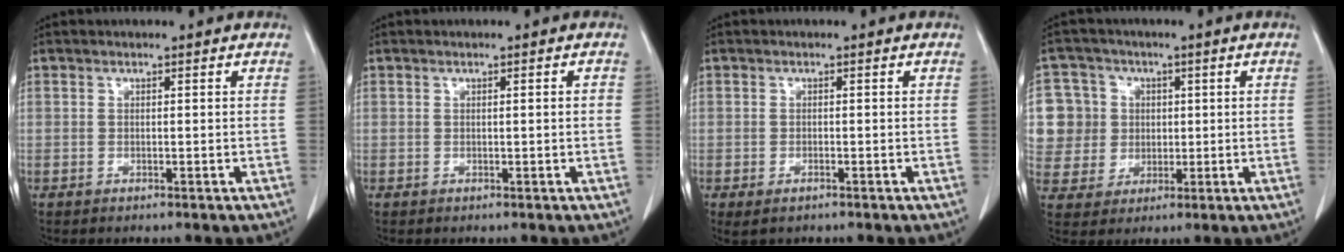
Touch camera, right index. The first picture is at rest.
{"total": 1.1, "force": [0.1, 0.1, 1.0], "torque": [-0.015, 0.002, 0.003]}
{"total": 2.1, "force": [-1.2, 0.9, 1.4], "torque": [-0.025, -0.005, -0.014]}
{"total": 11.0, "force": [1.8, 10.8, 1.6], "torque": [-0.052, 0.041, 0.050]}